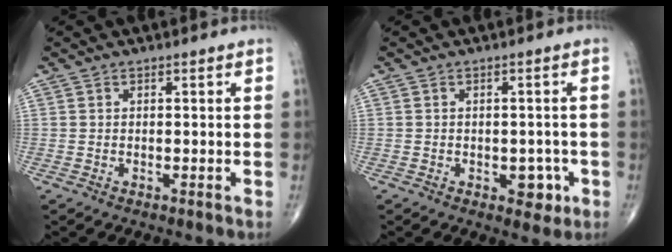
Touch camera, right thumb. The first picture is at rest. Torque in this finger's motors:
{"motor_torque": [2.25, 2.11, 0.29, -0.52, 0.12]}